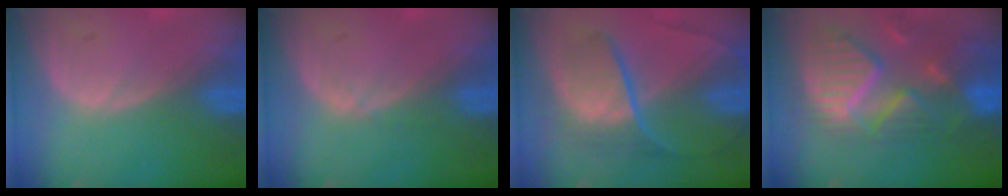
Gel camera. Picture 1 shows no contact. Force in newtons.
{"total": 0.7, "press": 0.6, "slide": 0.2}
{"total": 7.5, "press": 7.2, "slide": 2.1}
{"total": 12.1, "press": 10.5, "slide": 6.0}